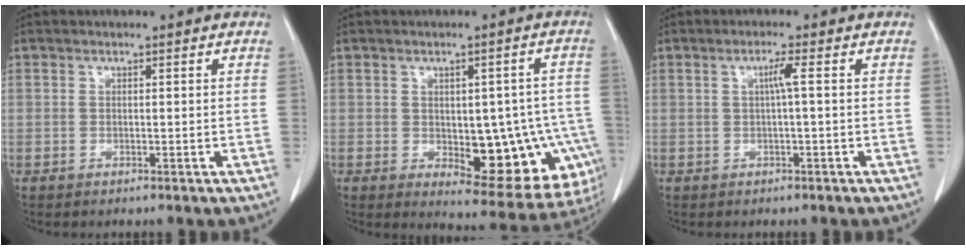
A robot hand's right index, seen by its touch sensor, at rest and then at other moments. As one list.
[{"total": 14.8, "force": [-3.0, 6.8, 12.8], "torque": [-0.122, 0.015, -0.017]}, {"total": 1.9, "force": [0.2, -0.4, 1.9], "torque": [-0.034, 0.002, 0.004]}]